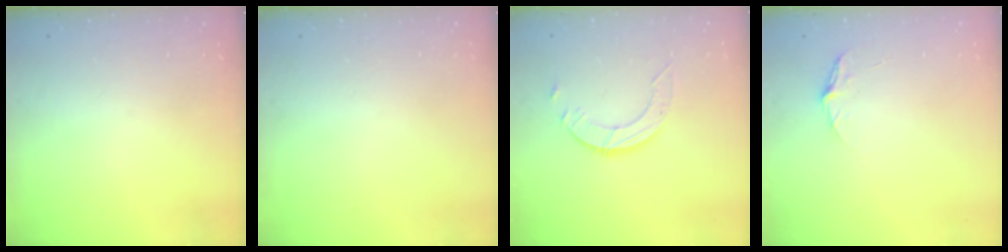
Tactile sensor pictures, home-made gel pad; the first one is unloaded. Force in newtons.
{"total": 0.0}
{"total": 3.7, "press": 3.6, "slide": 0.4}
{"total": 5.3, "press": 5.2, "slide": 0.6}